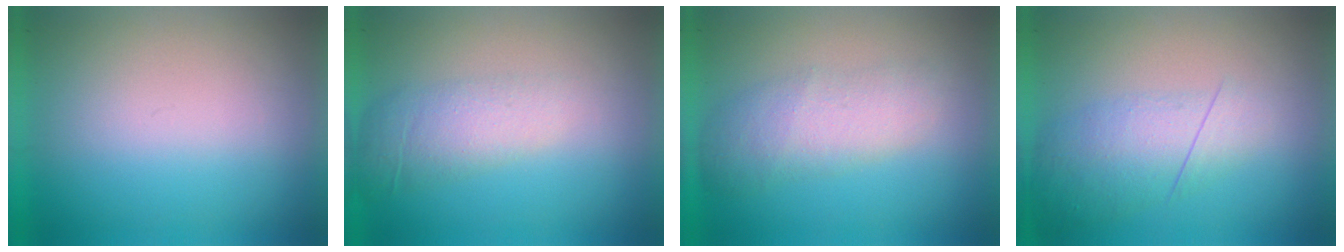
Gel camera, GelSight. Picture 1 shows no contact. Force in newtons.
{"total": 2.0}
{"total": 2.6}
{"total": 2.8}